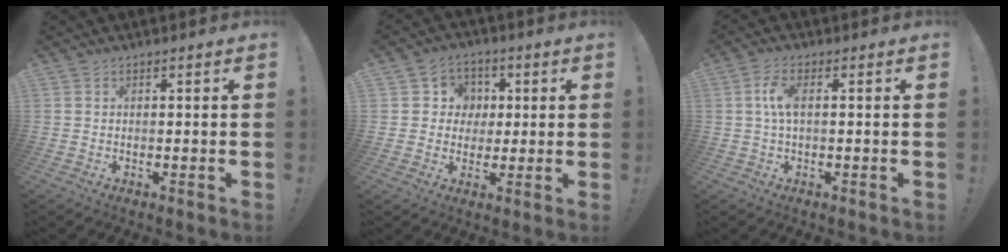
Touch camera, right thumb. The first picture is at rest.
{"total": 7.6, "force": [0.2, 7.4, 1.3], "torque": [-0.012, 0.004, 0.010]}
{"total": 5.5, "force": [0.4, 2.1, 5.1], "torque": [-0.104, 0.000, 0.003]}